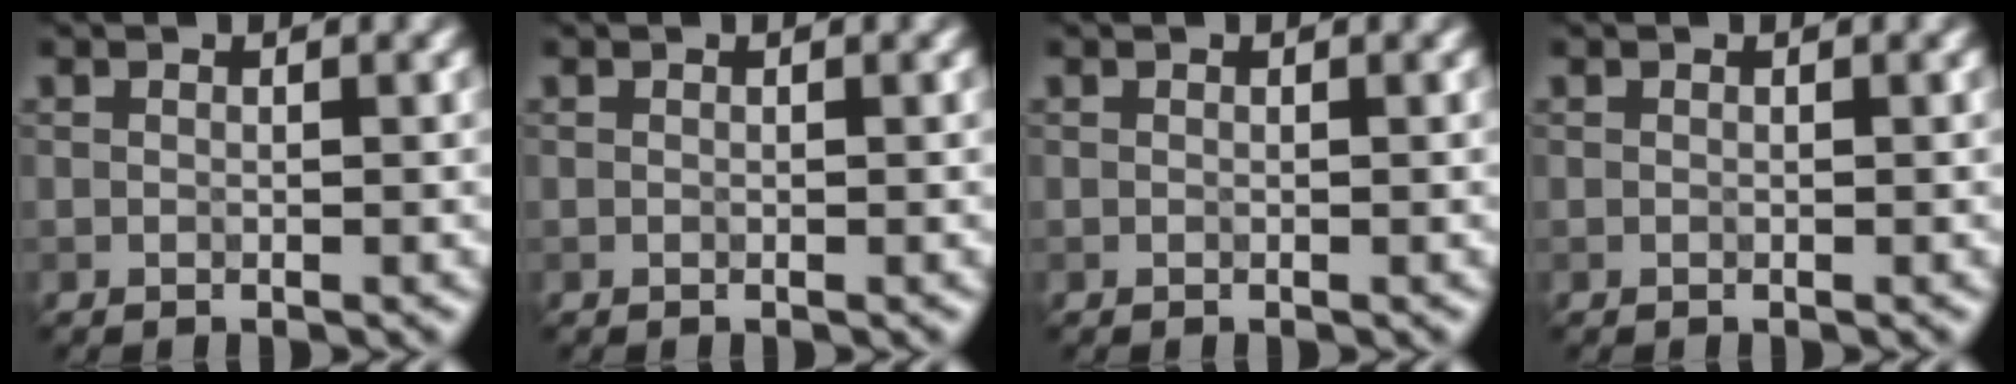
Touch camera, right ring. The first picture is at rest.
{"total": 0.0}
{"total": 0.0}
{"total": 0.0}